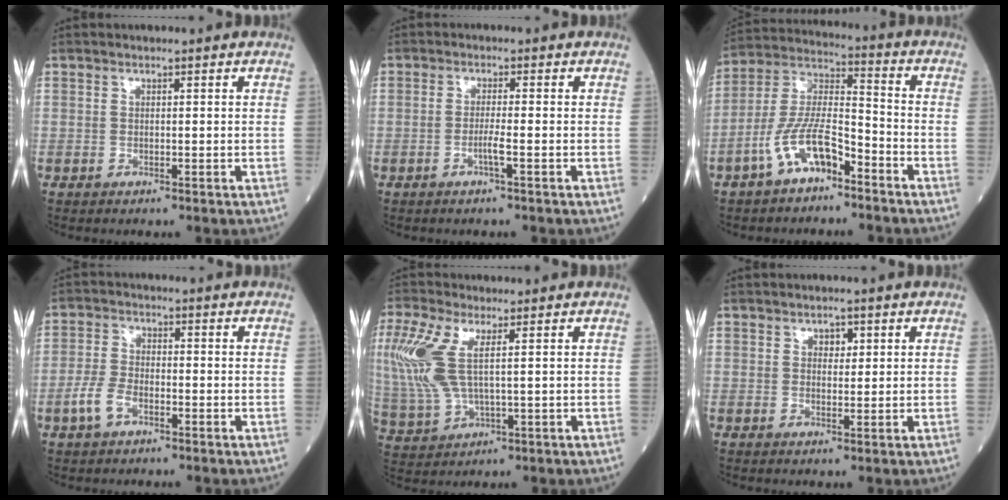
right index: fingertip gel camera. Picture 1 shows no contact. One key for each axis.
{"total": 2.2, "fx": -0.9, "fy": -0.2, "fz": 2.0, "tx": -0.042, "ty": -0.002, "tz": -0.019}
{"total": 10.5, "fx": -6.0, "fy": 3.7, "fz": 7.8, "tx": -0.172, "ty": 0.012, "tz": -0.115}
{"total": 4.6, "fx": -2.2, "fy": 2.3, "fz": 3.2, "tx": -0.074, "ty": 0.004, "tz": -0.047}
{"total": 10.2, "fx": 2.5, "fy": 3.4, "fz": 9.2, "tx": -0.247, "ty": 0.006, "tz": 0.056}
{"total": 1.7, "fx": 0.7, "fy": 1.2, "fz": 1.0, "tx": -0.010, "ty": 0.000, "tz": 0.010}